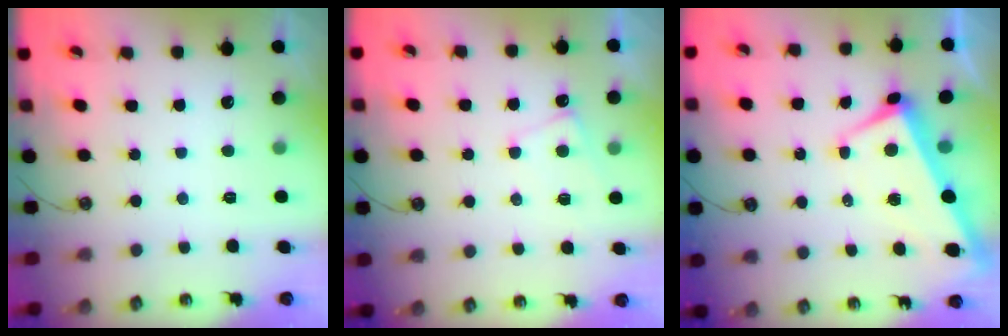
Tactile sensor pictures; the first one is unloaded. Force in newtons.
{"total": 1.5, "press": 1.4, "slide": 0.4}
{"total": 0.8, "press": 0.2, "slide": 0.8}